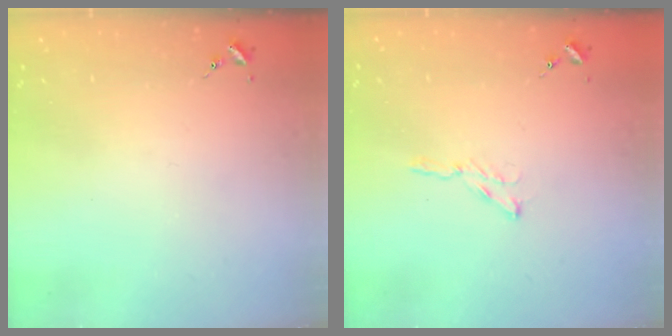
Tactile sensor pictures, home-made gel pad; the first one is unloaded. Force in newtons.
{"total": 3.9, "press": 3.8, "slide": 0.5}